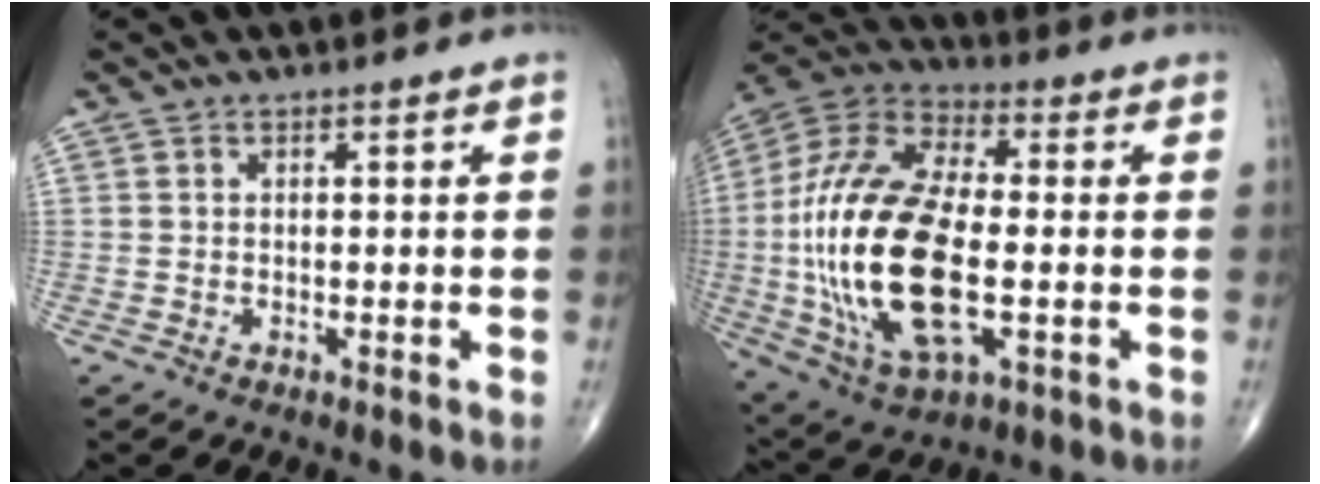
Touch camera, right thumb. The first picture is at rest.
{"total": 26.6, "force": [-2.9, 12.2, 23.4], "torque": [-0.503, 0.003, -0.046]}